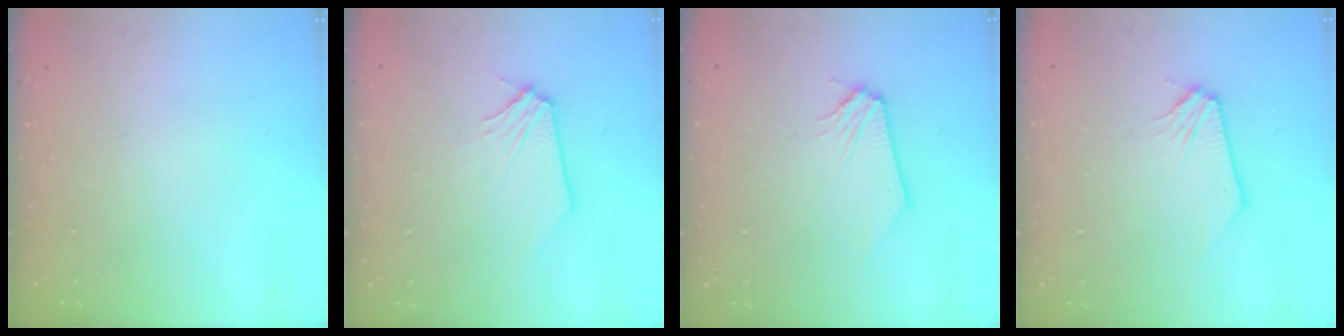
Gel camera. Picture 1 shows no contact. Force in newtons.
{"total": 0.0}
{"total": 0.0}
{"total": 0.0}